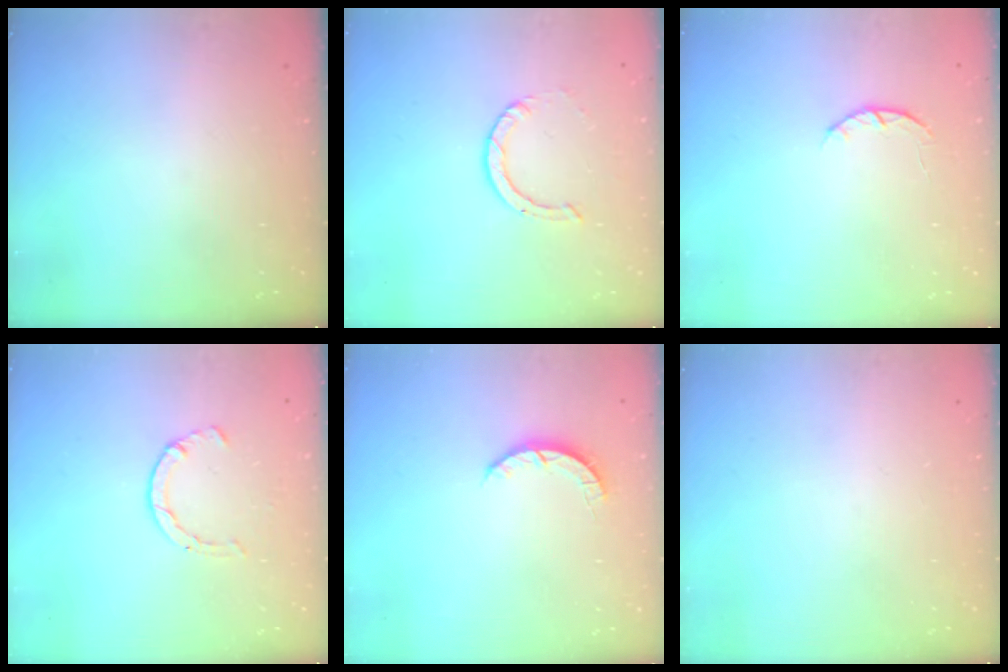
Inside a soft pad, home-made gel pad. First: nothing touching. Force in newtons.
{"total": 2.2, "press": 2.2, "slide": 0.2}
{"total": 3.7, "press": 3.7, "slide": 0.6}
{"total": 2.1, "press": 2.1, "slide": 0.5}
{"total": 2.7, "press": 2.7, "slide": 0.4}
{"total": 0.0}